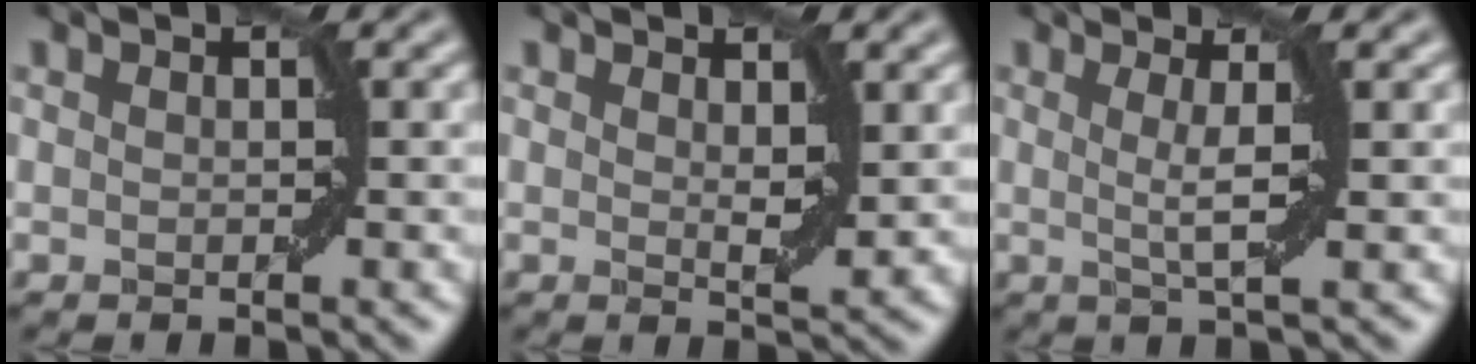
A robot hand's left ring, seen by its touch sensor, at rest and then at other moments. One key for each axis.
{"total": 1.9, "fx": 1.1, "fy": 0.5, "fz": 1.5, "tx": -0.022, "ty": -0.007, "tz": 0.021}
{"total": 2.7, "fx": 0.5, "fy": 0.3, "fz": 2.6, "tx": -0.046, "ty": -0.003, "tz": 0.009}